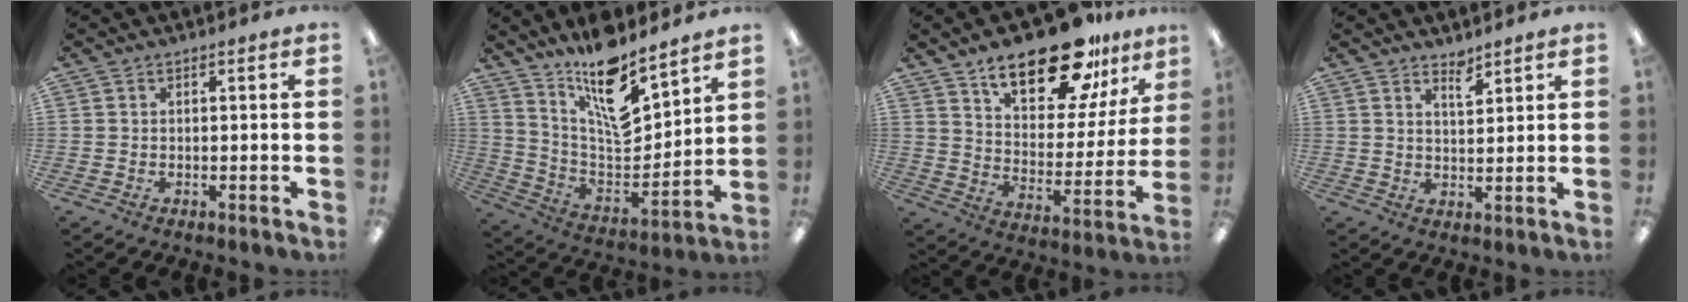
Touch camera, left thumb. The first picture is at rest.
{"total": 15.7, "force": [12.2, 4.9, 8.7], "torque": [-0.156, -0.098, 0.212]}
{"total": 20.8, "force": [15.3, 8.4, 11.3], "torque": [-0.177, -0.093, 0.261]}
{"total": 3.6, "force": [3.1, 1.0, 1.7], "torque": [-0.023, -0.017, 0.052]}